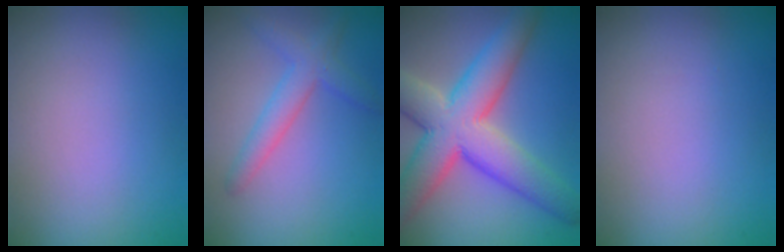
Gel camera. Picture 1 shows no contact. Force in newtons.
{"total": 2.9, "press": 2.9, "slide": 0.1}
{"total": 10.1, "press": 10.1, "slide": 0.7}
{"total": 0.0}